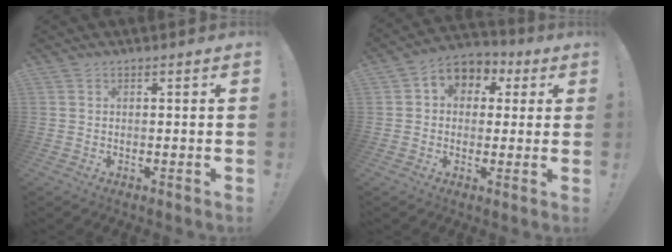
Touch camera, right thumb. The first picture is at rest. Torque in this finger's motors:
{"motor_torque": [1.07, 1.81, 0.55, -0.16, -0.01]}